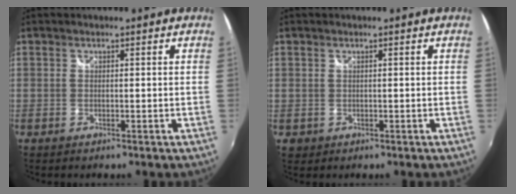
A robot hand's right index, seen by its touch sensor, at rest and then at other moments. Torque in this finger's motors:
{"motor_torque": [-0.56, 0.30, -0.71, -0.21]}